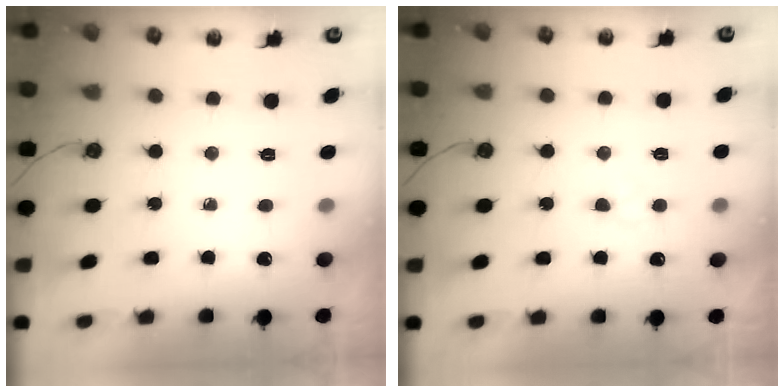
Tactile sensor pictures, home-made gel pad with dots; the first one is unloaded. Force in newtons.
{"total": 3.0, "press": 2.9, "slide": 0.4}